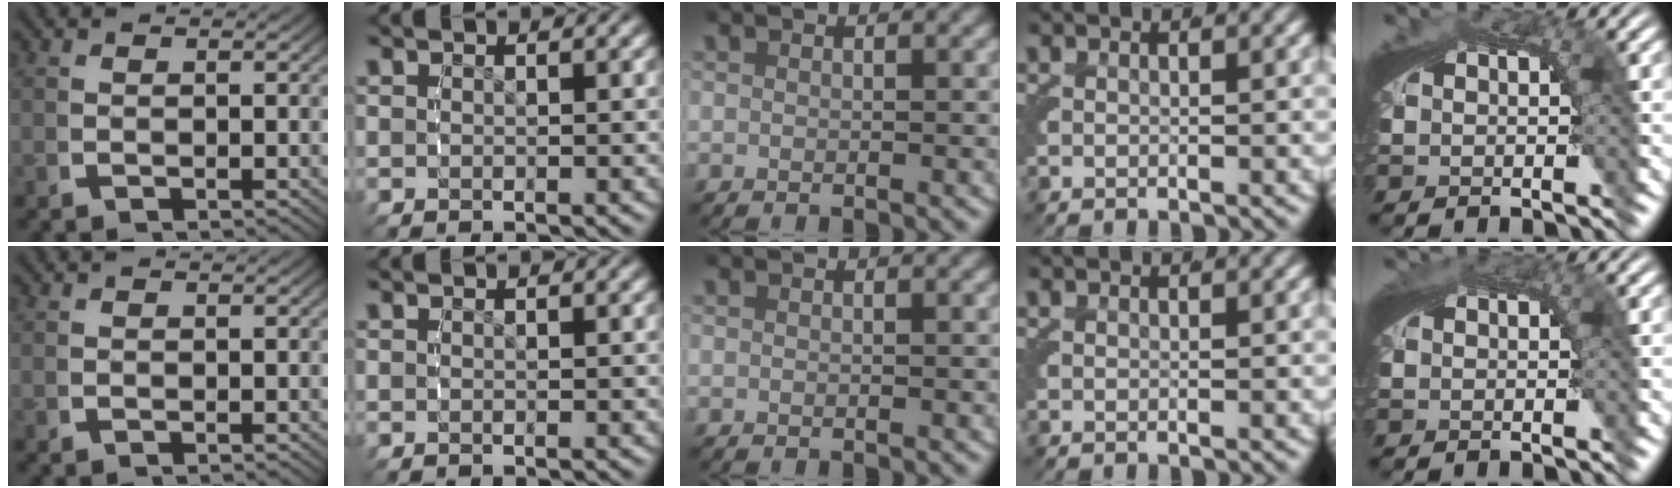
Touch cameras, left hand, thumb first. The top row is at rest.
{"little": {"total": 0.8, "force": [0.3, 0.3, 0.6], "torque": [-0.010, 0.004, 0.003]}}